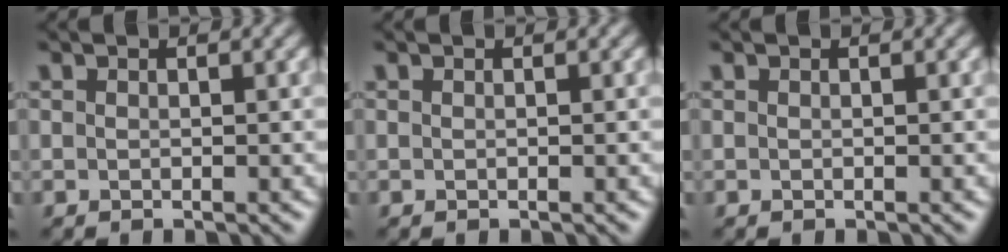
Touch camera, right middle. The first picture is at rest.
{"total": 0.0}
{"total": 0.0}